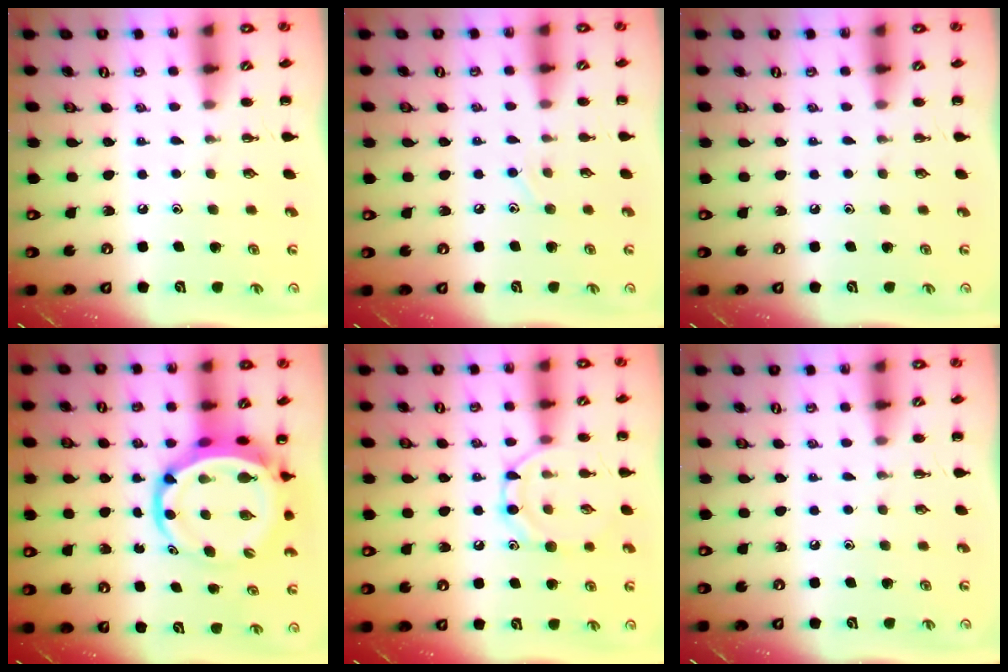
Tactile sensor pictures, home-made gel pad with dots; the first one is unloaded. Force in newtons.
{"total": 6.2, "press": 5.9, "slide": 2.0}
{"total": 0.0}
{"total": 9.2, "press": 8.7, "slide": 2.9}
{"total": 10.0, "press": 10.0, "slide": 0.9}
{"total": 0.0}